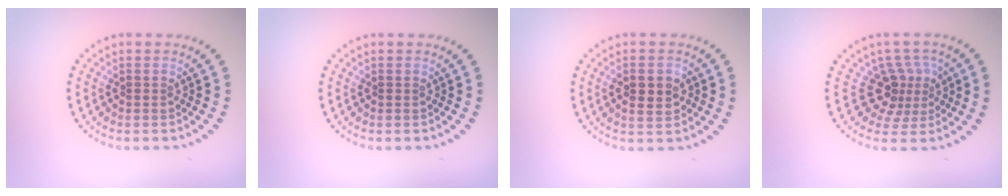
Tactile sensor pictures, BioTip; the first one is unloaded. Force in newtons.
{"total": 0.0}
{"total": 2.8, "press": 2.8, "slide": 0.2}
{"total": 3.3, "press": 2.3, "slide": 2.4}